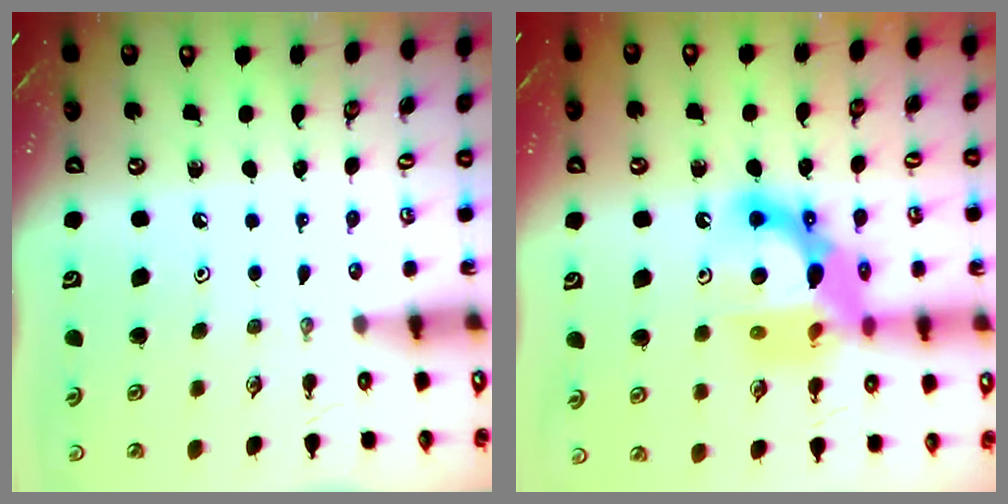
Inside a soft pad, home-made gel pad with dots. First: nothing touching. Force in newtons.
{"total": 15.8, "press": 15.8, "slide": 1.3}